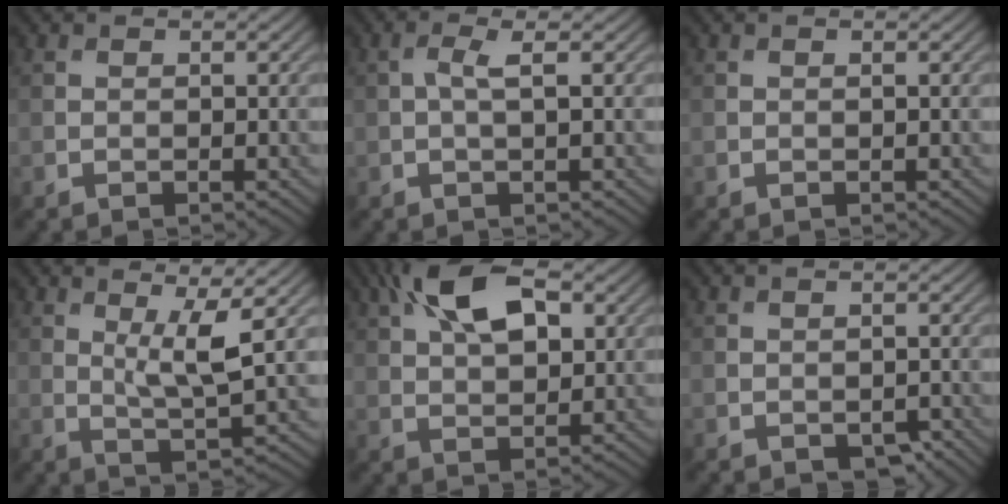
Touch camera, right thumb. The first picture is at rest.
{"total": 1.9, "force": [0.3, 0.2, 1.8], "torque": [-0.039, 0.007, 0.002]}
{"total": 0.0}
{"total": 6.2, "force": [1.8, 0.9, 5.9], "torque": [-0.115, -0.001, 0.037]}
{"total": 10.3, "force": [4.2, 4.9, 8.1], "torque": [-0.160, 0.022, 0.073]}
{"total": 1.9, "force": [-1.1, 1.1, 1.1], "torque": [-0.019, -0.008, -0.013]}